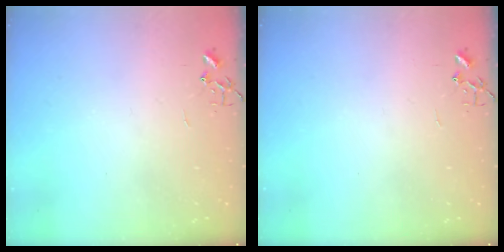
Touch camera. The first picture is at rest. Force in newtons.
{"total": 0.0}